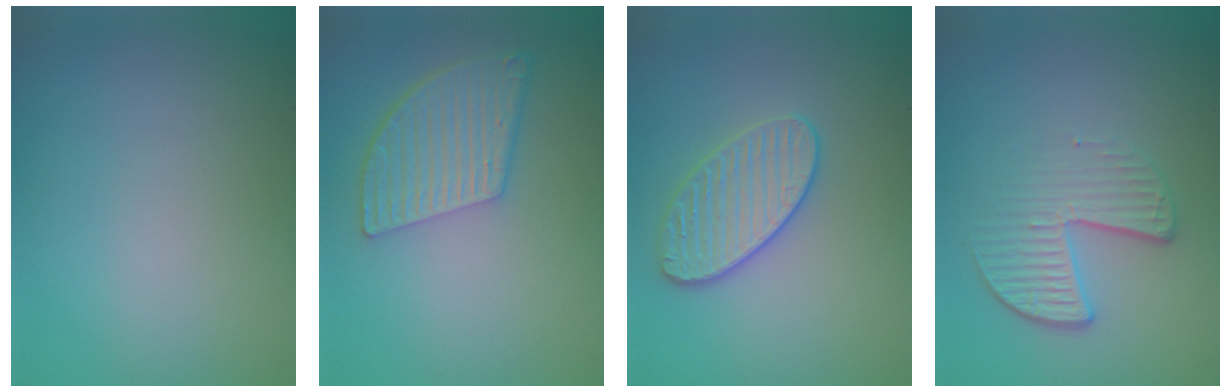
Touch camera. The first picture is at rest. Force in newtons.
{"total": 5.4, "press": 4.0, "slide": 3.7}
{"total": 3.5, "press": 3.4, "slide": 0.8}
{"total": 4.3, "press": 2.9, "slide": 3.2}